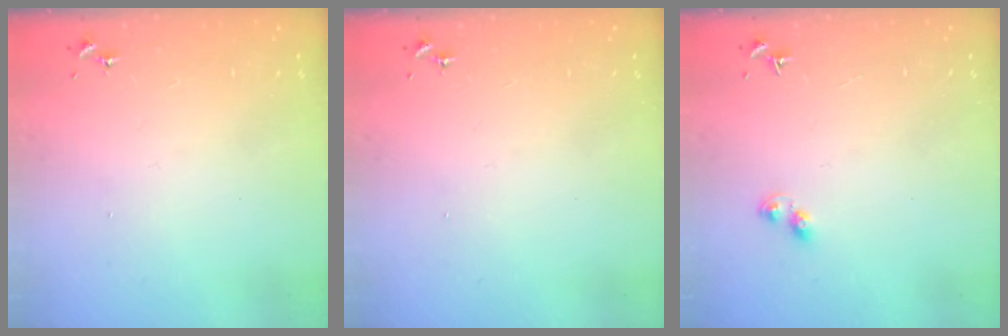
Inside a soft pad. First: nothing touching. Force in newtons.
{"total": 0.0}
{"total": 3.3, "press": 3.3, "slide": 0.4}